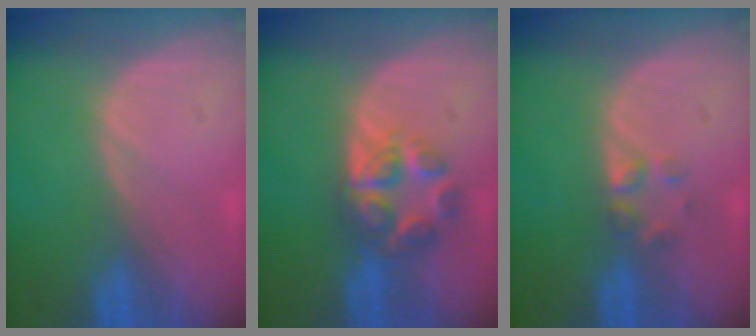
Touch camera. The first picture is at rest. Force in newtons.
{"total": 6.4, "press": 5.6, "slide": 3.1}
{"total": 2.0, "press": 2.0, "slide": 0.2}